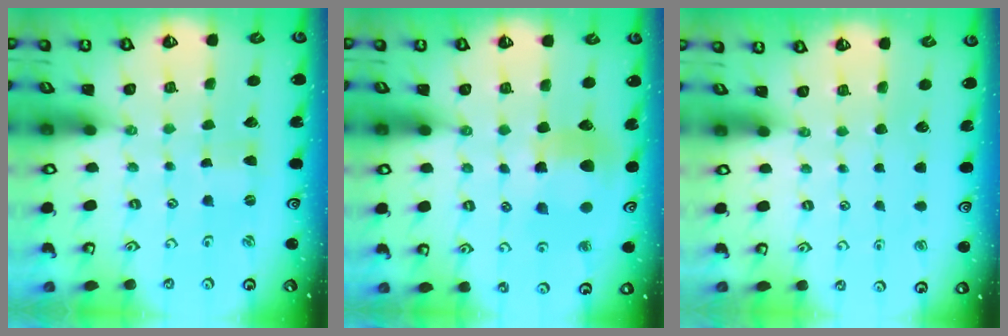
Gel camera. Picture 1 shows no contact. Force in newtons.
{"total": 9.9, "press": 9.8, "slide": 1.3}
{"total": 0.0}